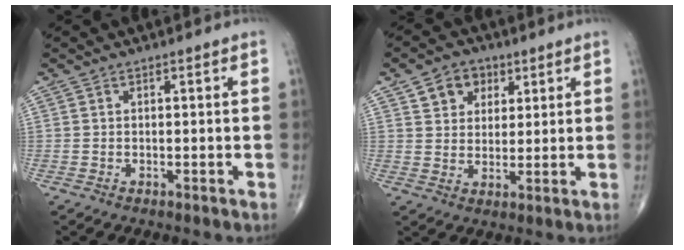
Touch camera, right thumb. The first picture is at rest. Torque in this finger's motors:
{"motor_torque": [-0.33, 0.46, -0.34, -0.06, -0.05]}